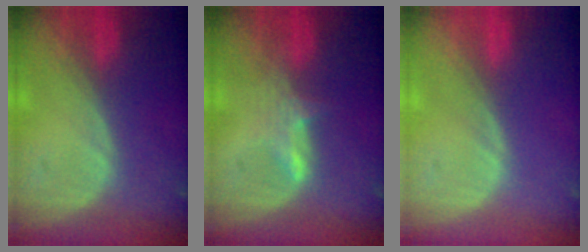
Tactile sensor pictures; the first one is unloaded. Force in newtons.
{"total": 2.9, "press": 2.9, "slide": 0.4}
{"total": 0.0}